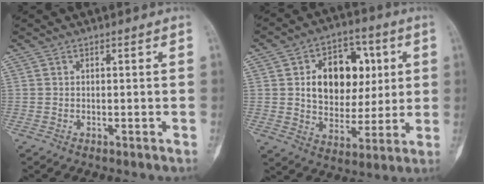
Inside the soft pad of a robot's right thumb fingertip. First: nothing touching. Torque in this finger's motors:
{"motor_torque": [0.66, 3.03, 0.54, -0.33, 0.07]}